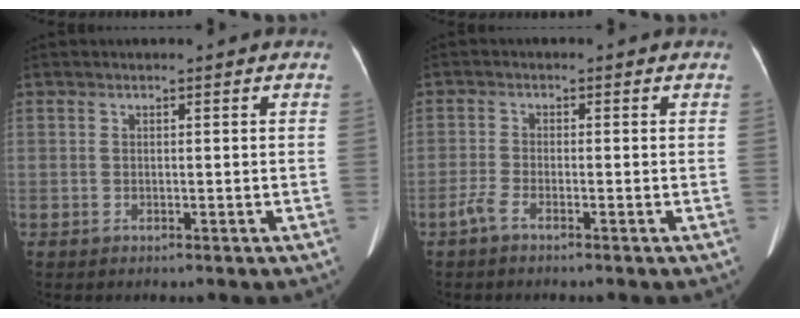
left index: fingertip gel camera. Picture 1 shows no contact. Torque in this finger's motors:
{"motor_torque": [0.18, 0.06, 0.11, 0.03]}